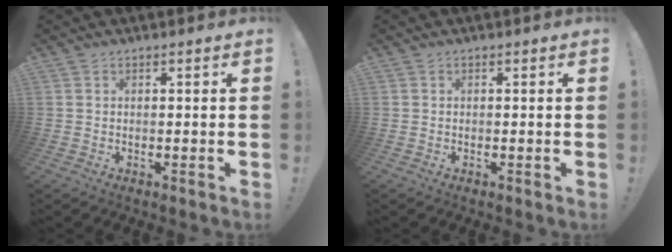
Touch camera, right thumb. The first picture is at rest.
{"total": 0.0}